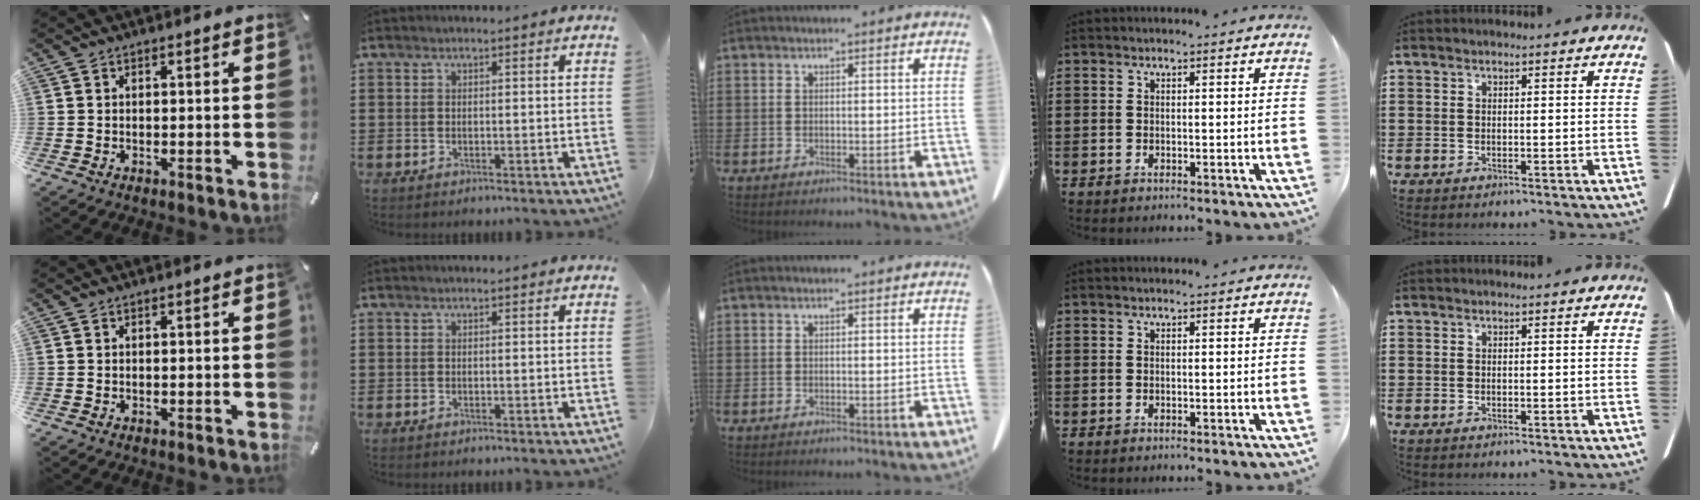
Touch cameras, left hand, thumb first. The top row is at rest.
{}